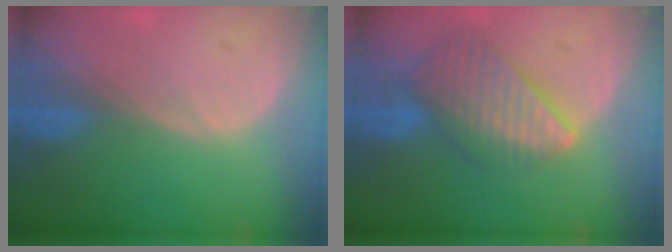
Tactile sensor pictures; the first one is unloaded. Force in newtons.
{"total": 8.9, "press": 7.8, "slide": 4.3}